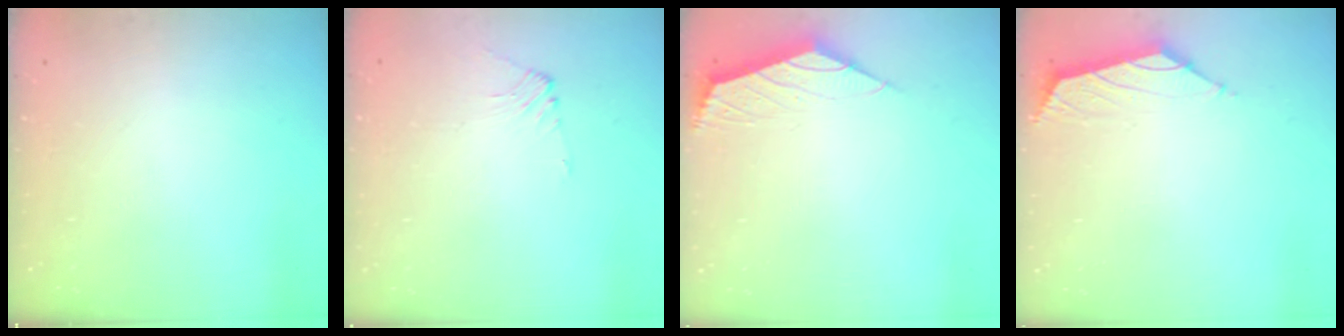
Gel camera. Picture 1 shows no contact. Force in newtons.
{"total": 1.8, "press": 1.8, "slide": 0.4}
{"total": 2.4, "press": 2.3, "slide": 0.6}
{"total": 1.6, "press": 1.4, "slide": 0.7}